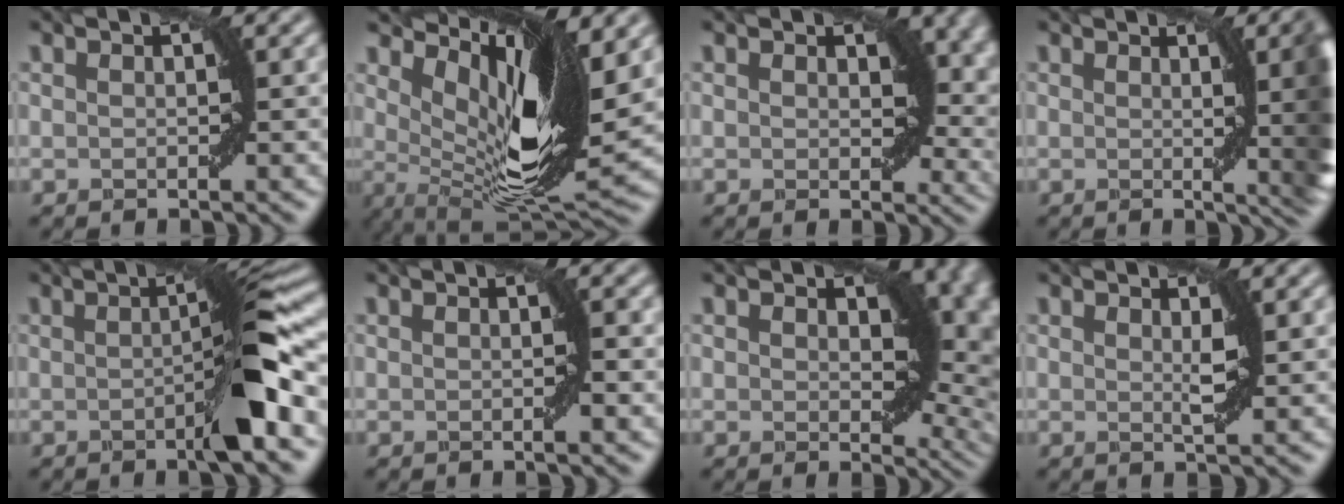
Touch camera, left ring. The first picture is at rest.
{"total": 11.9, "force": [4.4, 4.0, 10.3], "torque": [-0.173, -0.003, 0.087]}
{"total": 5.7, "force": [1.7, 3.2, 4.5], "torque": [-0.053, -0.001, 0.028]}
{"total": 10.1, "force": [0.9, 3.3, 9.5], "torque": [-0.055, 0.016, 0.007]}
{"total": 6.0, "force": [-1.0, 0.6, 5.9], "torque": [-0.079, 0.011, -0.023]}
{"total": 0.8, "force": [0.0, -0.1, 0.8], "torque": [-0.013, 0.002, -0.001]}
{"total": 9.7, "force": [2.1, 5.7, 7.6], "torque": [-0.086, -0.011, 0.036]}
{"total": 1.1, "force": [0.5, 0.0, 1.0], "torque": [-0.017, -0.005, 0.007]}